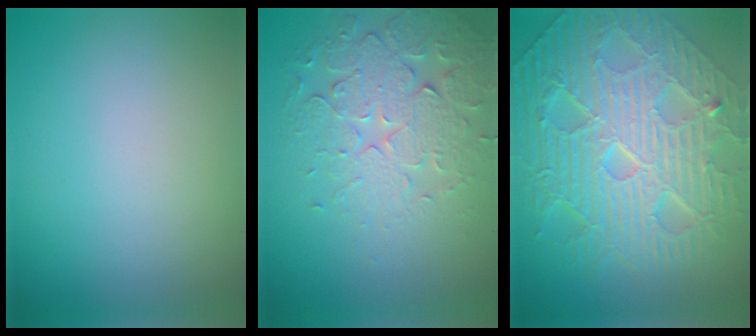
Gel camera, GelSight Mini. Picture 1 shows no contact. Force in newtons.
{"total": 5.0, "press": 4.4, "slide": 2.5}
{"total": 11.6, "press": 7.6, "slide": 8.8}